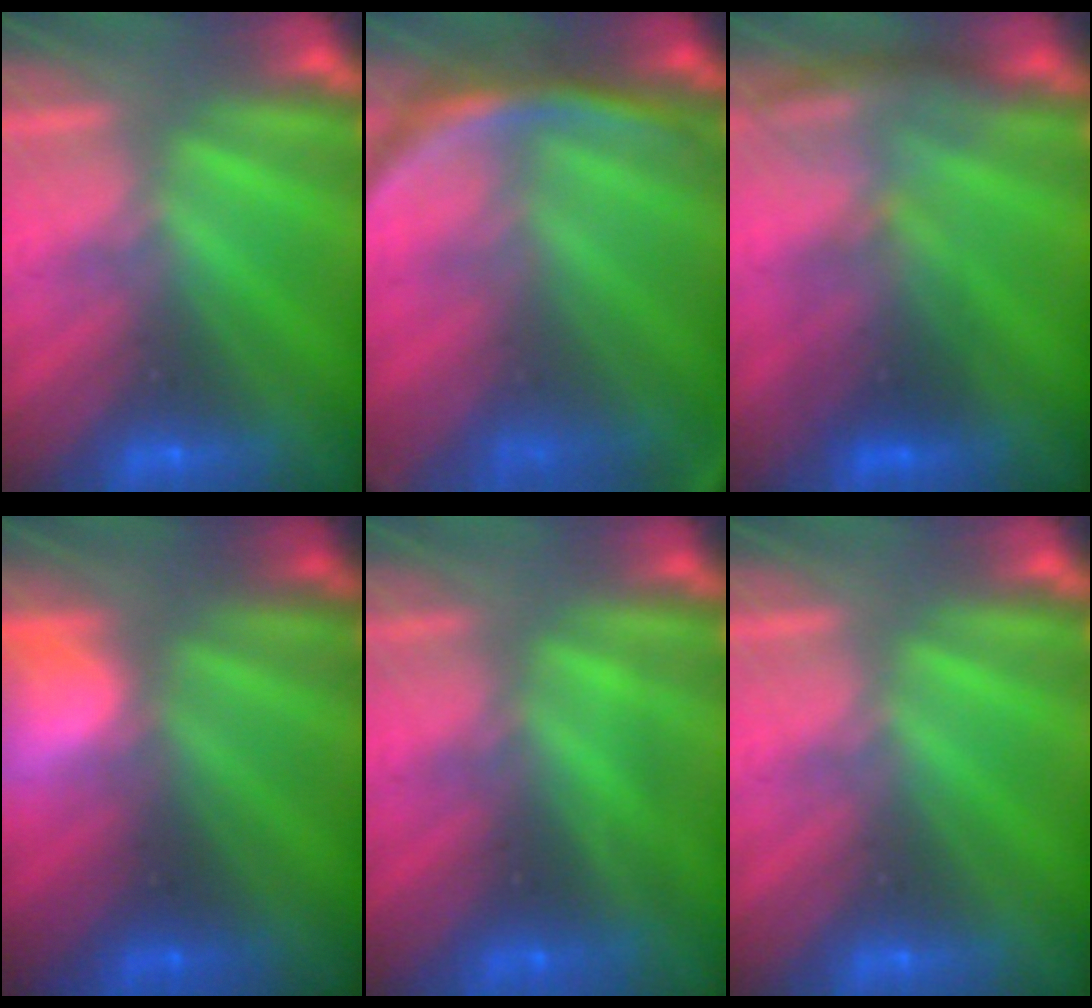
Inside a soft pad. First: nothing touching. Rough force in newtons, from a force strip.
{"total": 10.0}
{"total": 2.8}
{"total": 2.6}
{"total": 1.7}
{"total": 0.0}